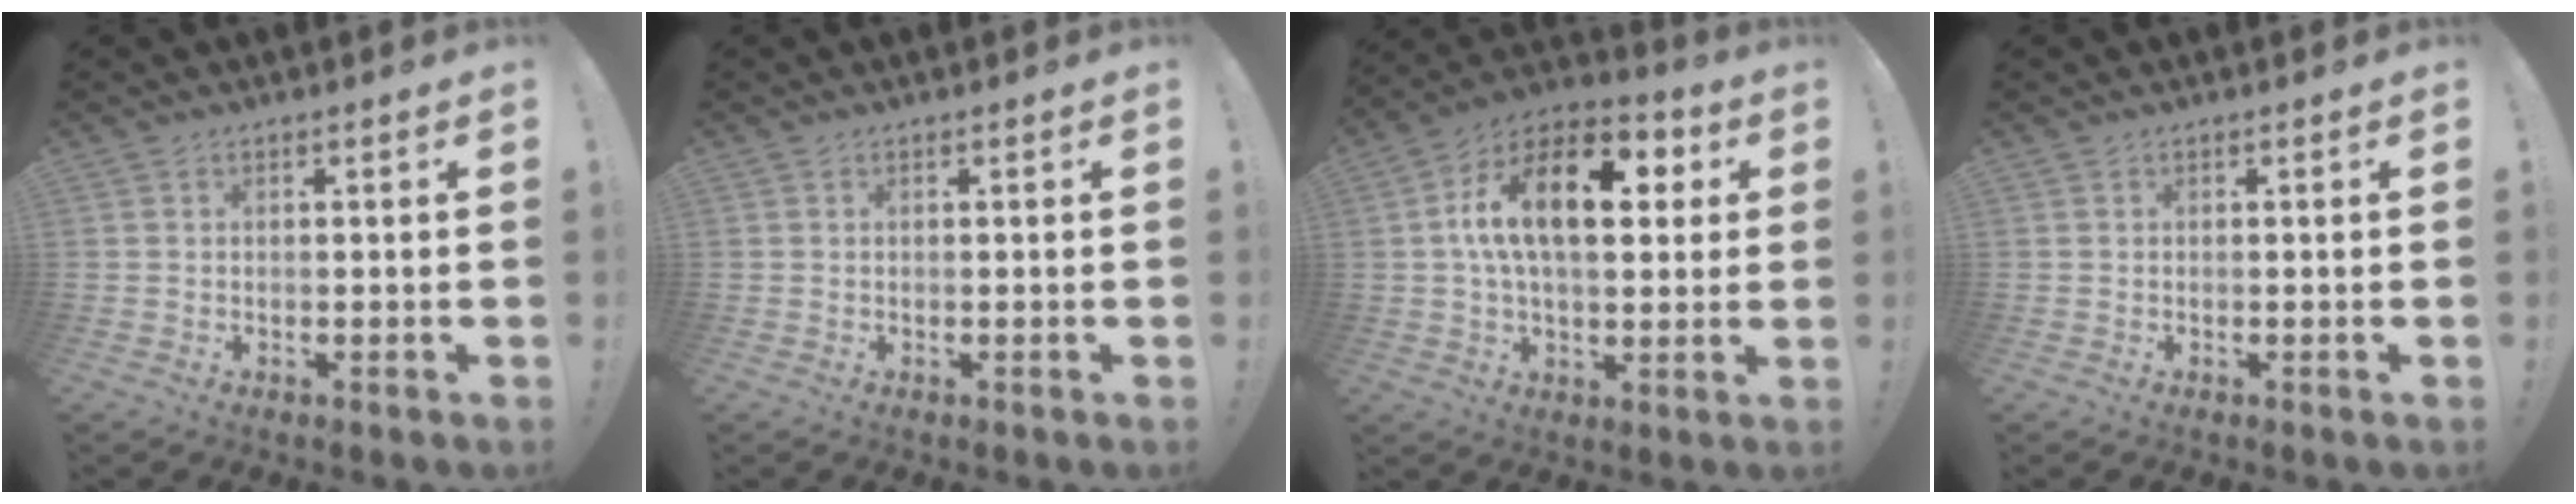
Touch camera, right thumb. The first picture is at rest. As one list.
[{"total": 0.0}, {"total": 19.1, "force": [4.2, 10.1, 15.7], "torque": [-0.268, 0.000, 0.062]}, {"total": 0.0}]